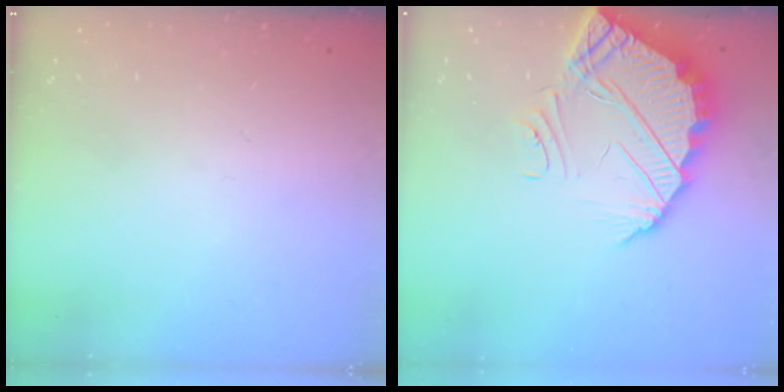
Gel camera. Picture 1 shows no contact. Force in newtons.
{"total": 6.6, "press": 6.6, "slide": 0.5}